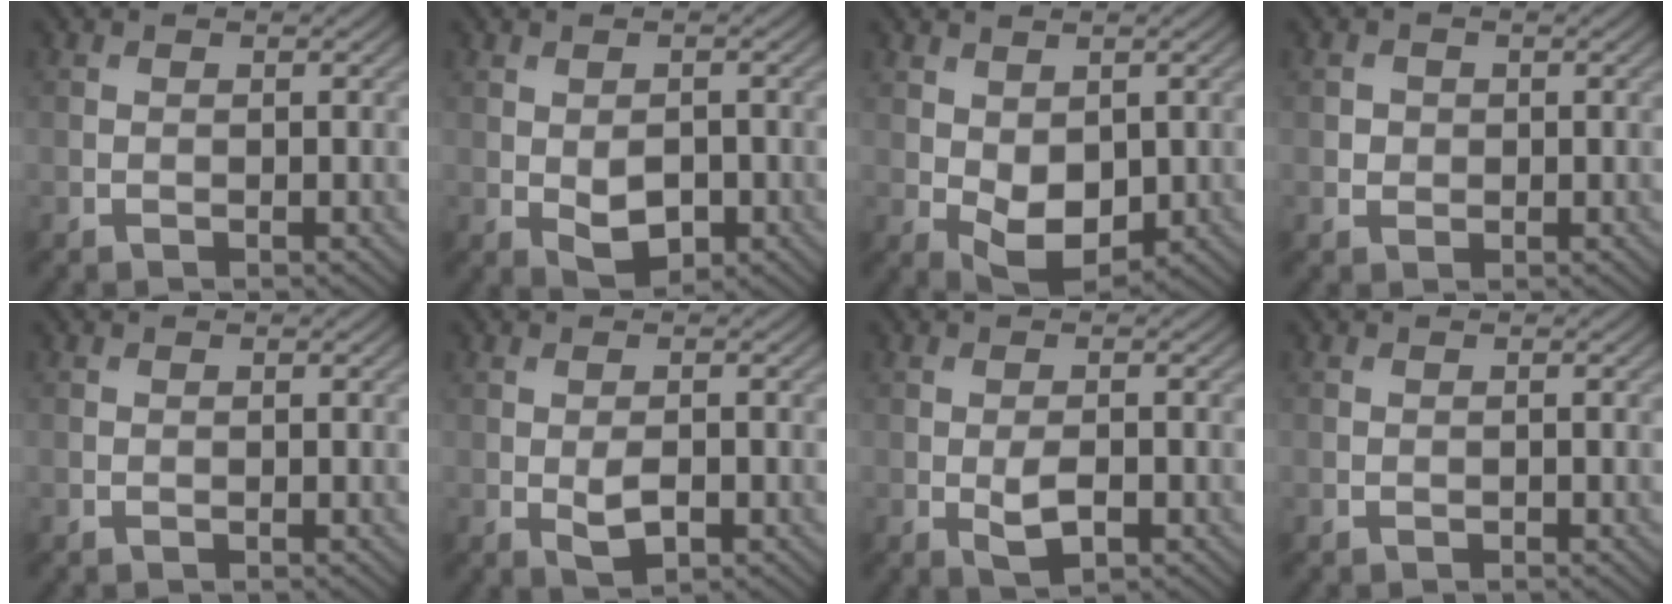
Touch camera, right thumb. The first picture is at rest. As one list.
[{"total": 3.9, "force": [-0.9, 2.3, 3.1], "torque": [-0.058, -0.009, -0.010]}, {"total": 5.6, "force": [0.0, 3.5, 4.4], "torque": [-0.092, -0.011, 0.009]}, {"total": 1.3, "force": [0.1, 1.2, 0.3], "torque": [-0.002, -0.004, 0.000]}, {"total": 0.0}, {"total": 2.7, "force": [-0.6, 1.1, 2.4], "torque": [-0.049, -0.005, -0.008]}, {"total": 3.1, "force": [-0.8, 1.2, 2.7], "torque": [-0.055, -0.007, -0.012]}, {"total": 0.0}]